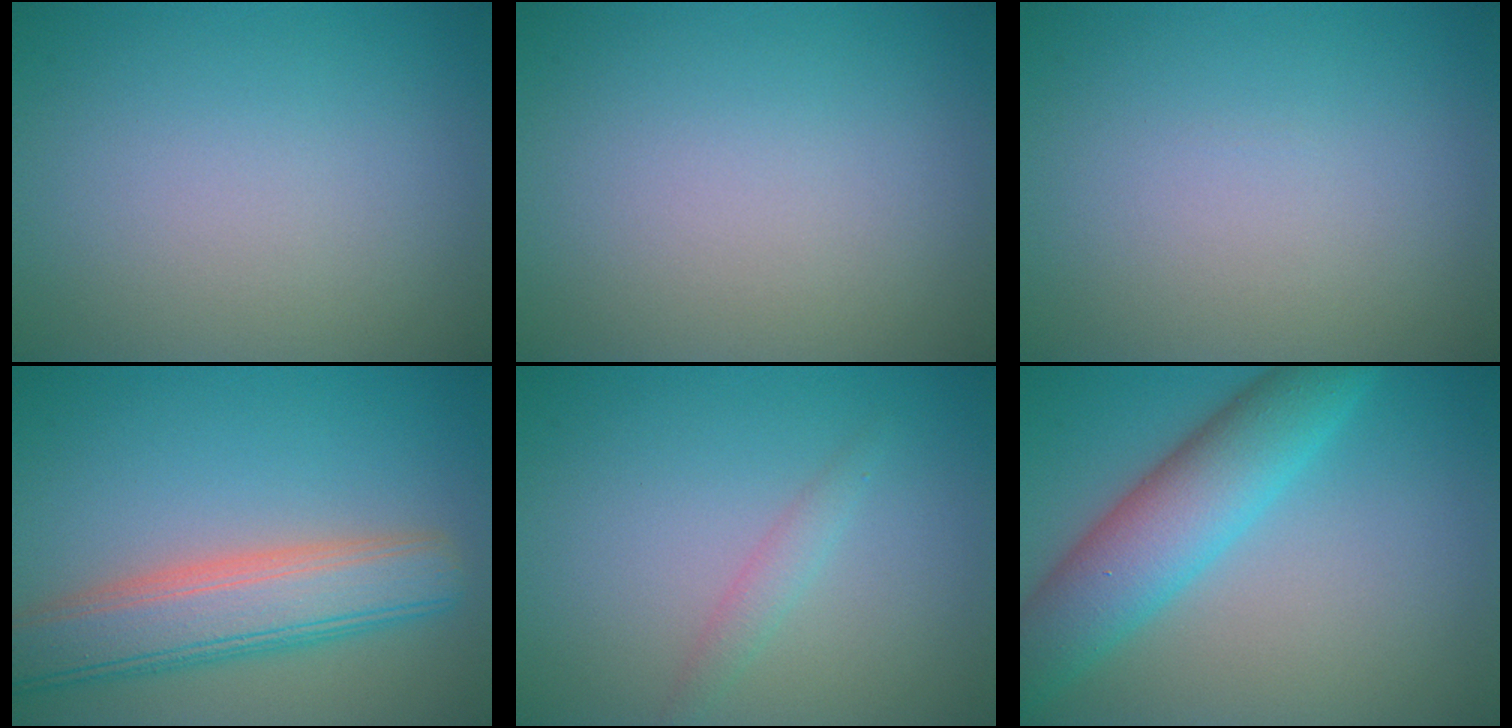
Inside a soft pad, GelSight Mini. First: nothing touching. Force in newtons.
{"total": 0.0}
{"total": 0.0}
{"total": 7.0, "press": 7.0, "slide": 0.8}
{"total": 1.3, "press": 1.3, "slide": 0.0}
{"total": 7.1, "press": 7.1, "slide": 0.4}